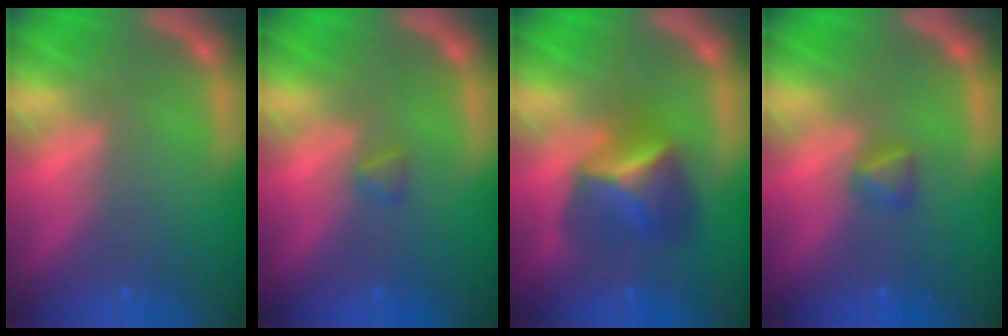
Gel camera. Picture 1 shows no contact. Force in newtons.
{"total": 0.9}
{"total": 4.9}
{"total": 1.4}